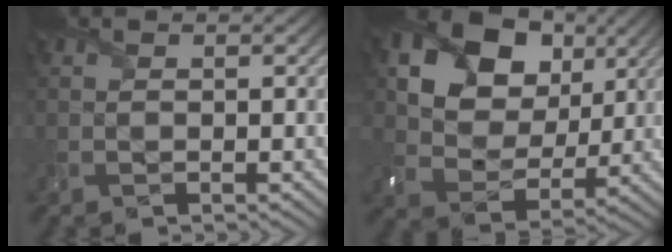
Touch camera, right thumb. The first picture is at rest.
{"total": 15.2, "force": [6.9, 10.8, 8.1], "torque": [-0.189, 0.031, 0.117]}